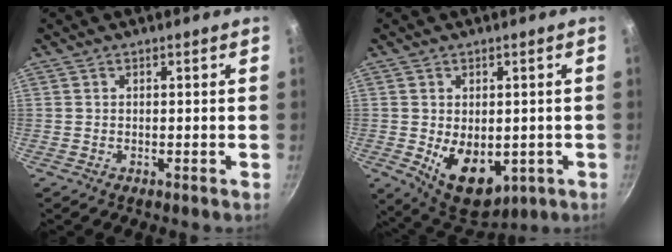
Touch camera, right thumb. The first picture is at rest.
{"total": 11.5, "force": [-2.4, 7.1, 8.7], "torque": [-0.111, -0.012, -0.012]}